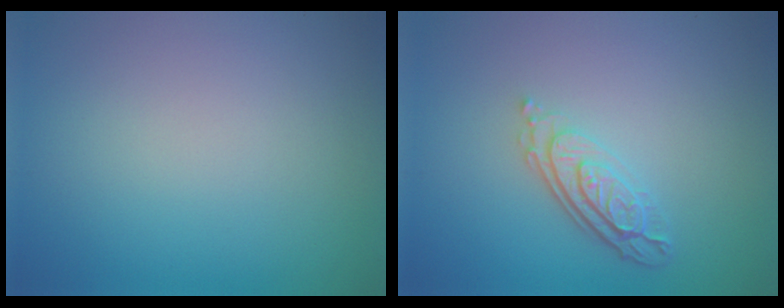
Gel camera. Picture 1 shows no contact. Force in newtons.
{"total": 3.7, "press": 2.7, "slide": 2.5}